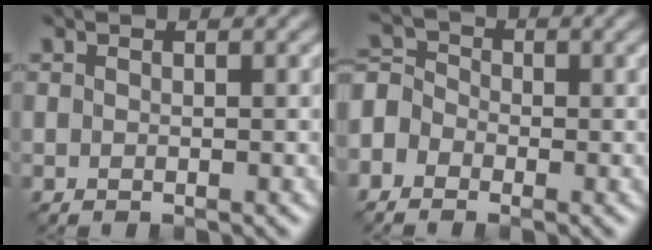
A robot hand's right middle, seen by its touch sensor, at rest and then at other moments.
{"total": 3.5, "force": [-1.7, 2.7, 1.3], "torque": [-0.025, 0.007, -0.043]}